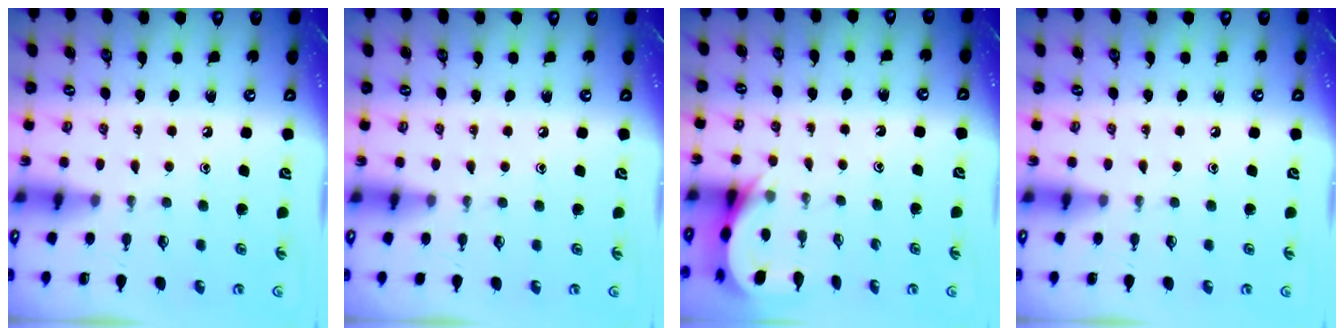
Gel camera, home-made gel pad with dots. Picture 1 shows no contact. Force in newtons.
{"total": 2.3, "press": 2.2, "slide": 0.4}
{"total": 5.5, "press": 5.5, "slide": 0.4}
{"total": 0.0}